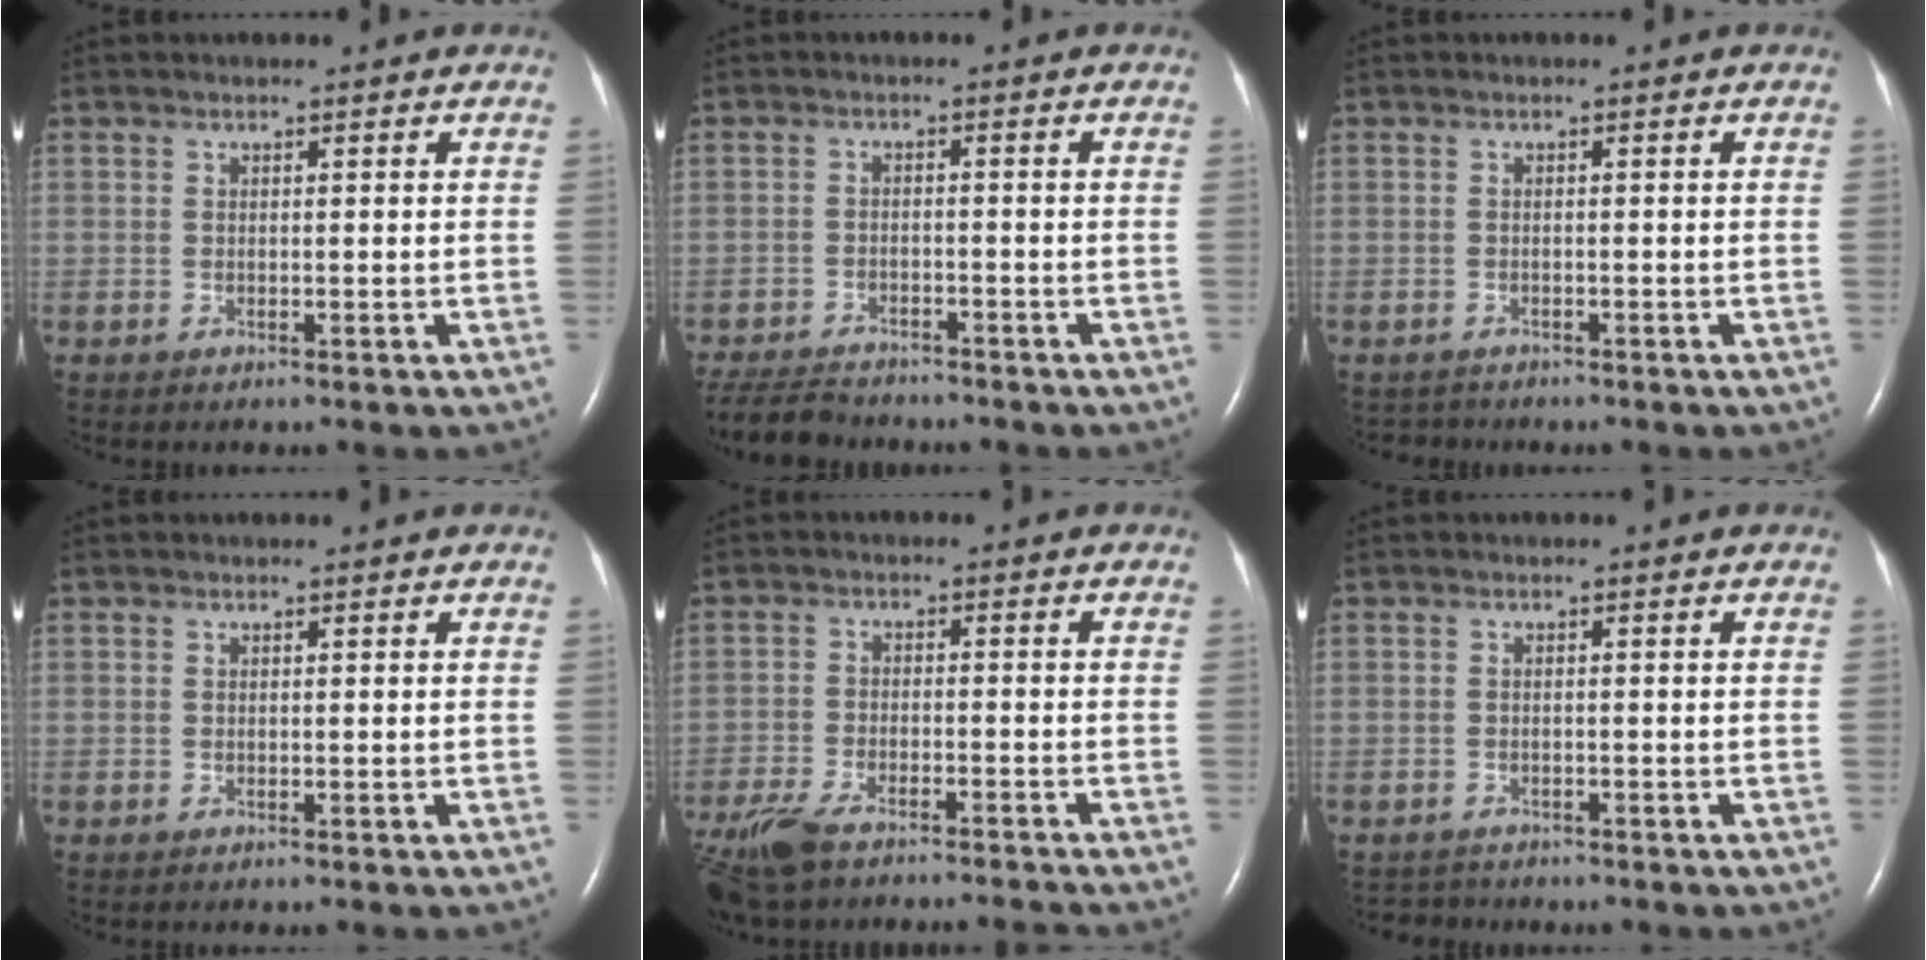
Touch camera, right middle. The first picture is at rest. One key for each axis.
{"total": 7.2, "fx": -6.7, "fy": 1.8, "fz": 1.8, "tx": -0.031, "ty": -0.016, "tz": -0.110}
{"total": 1.4, "fx": -1.2, "fy": 0.5, "fz": -0.4, "tx": 0.001, "ty": -0.004, "tz": -0.019}
{"total": 0.0}
{"total": 10.4, "fx": -9.1, "fy": 1.1, "fz": 5.0, "tx": -0.097, "ty": -0.017, "tz": -0.153}
{"total": 2.0, "fx": -1.8, "fy": 0.7, "fz": -0.5, "tx": 0.003, "ty": -0.006, "tz": -0.031}